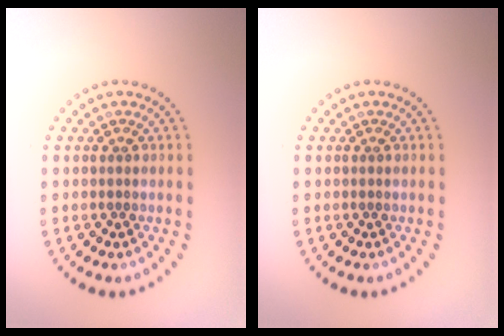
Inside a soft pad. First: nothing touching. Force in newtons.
{"total": 0.0}